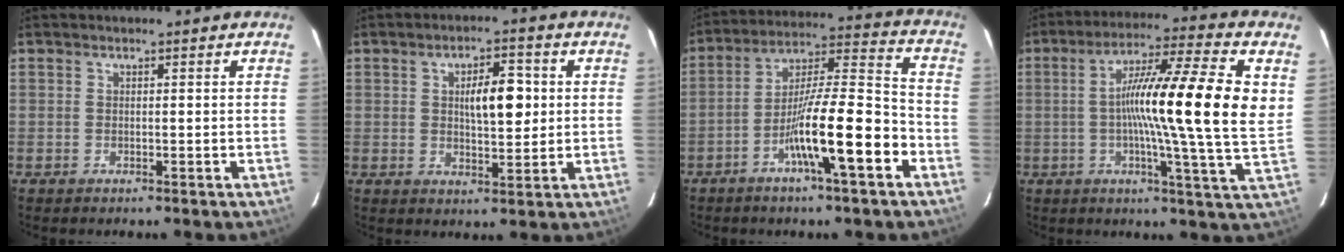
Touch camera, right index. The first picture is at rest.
{"total": 6.9, "force": [1.1, 2.3, 6.4], "torque": [-0.101, 0.008, 0.022]}
{"total": 14.4, "force": [-6.1, 0.9, 13.0], "torque": [-0.225, 0.006, -0.104]}
{"total": 18.7, "force": [2.3, -0.5, 18.5], "torque": [-0.292, 0.011, 0.018]}